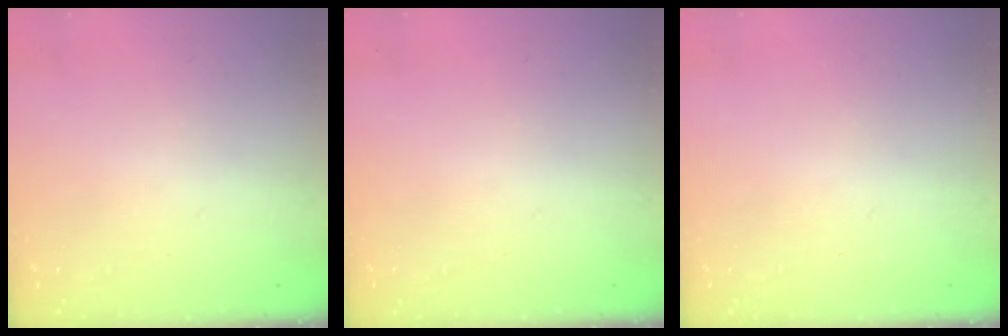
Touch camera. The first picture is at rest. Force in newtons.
{"total": 0.0}
{"total": 0.0}